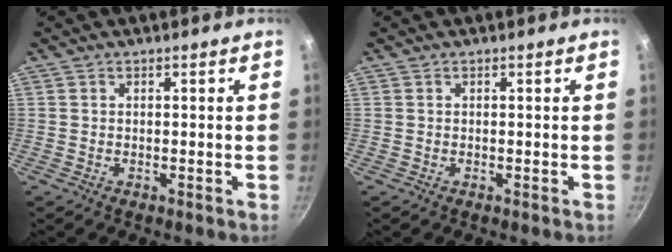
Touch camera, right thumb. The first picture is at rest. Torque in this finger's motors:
{"motor_torque": [0.01, 0.00, -0.01, 0.01, 0.03]}